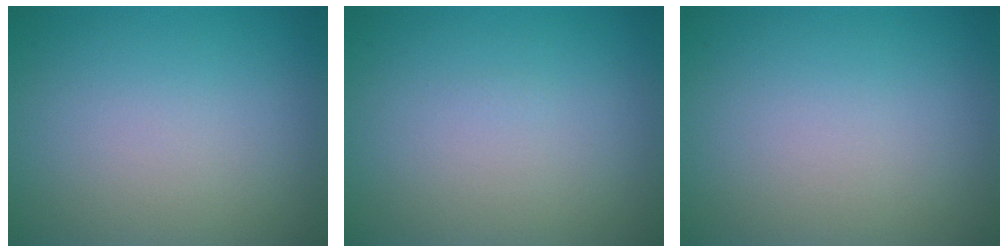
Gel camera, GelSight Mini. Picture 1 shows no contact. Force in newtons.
{"total": 0.0}
{"total": 0.0}